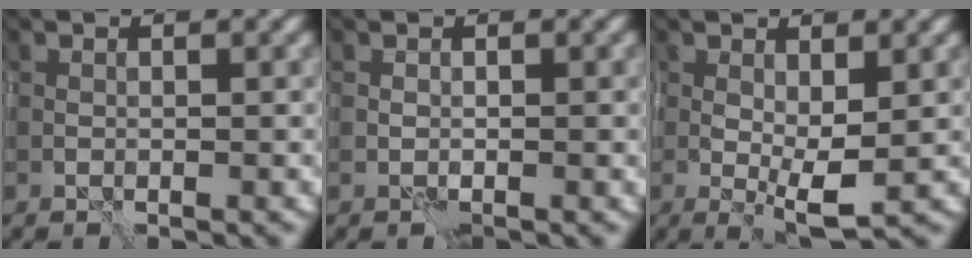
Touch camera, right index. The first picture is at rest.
{"total": 0.0}
{"total": 3.5, "force": [0.0, 0.9, 3.3], "torque": [-0.063, -0.007, 0.002]}